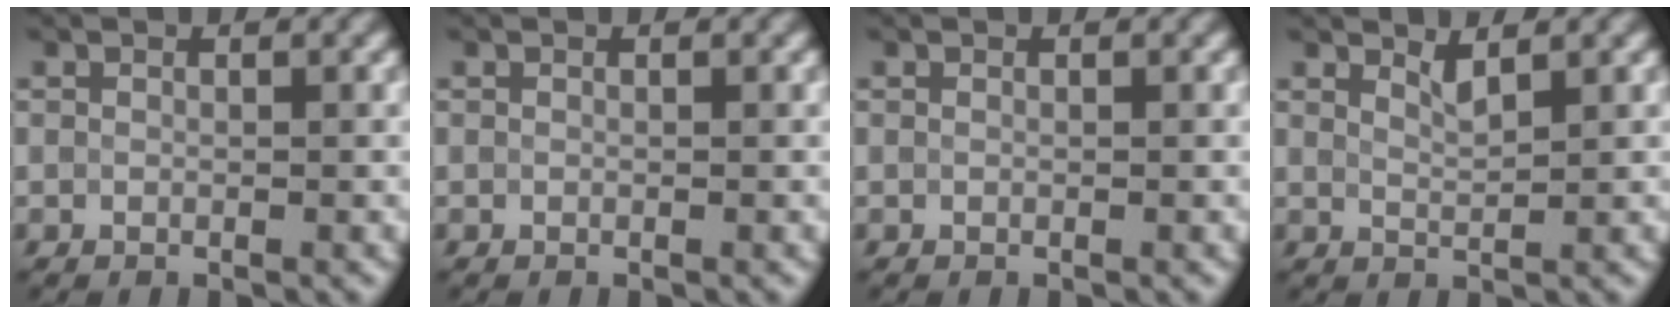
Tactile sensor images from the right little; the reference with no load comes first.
{"total": 0.0}
{"total": 0.0}
{"total": 1.5, "force": [1.1, 0.3, 0.9], "torque": [-0.015, -0.002, 0.020]}